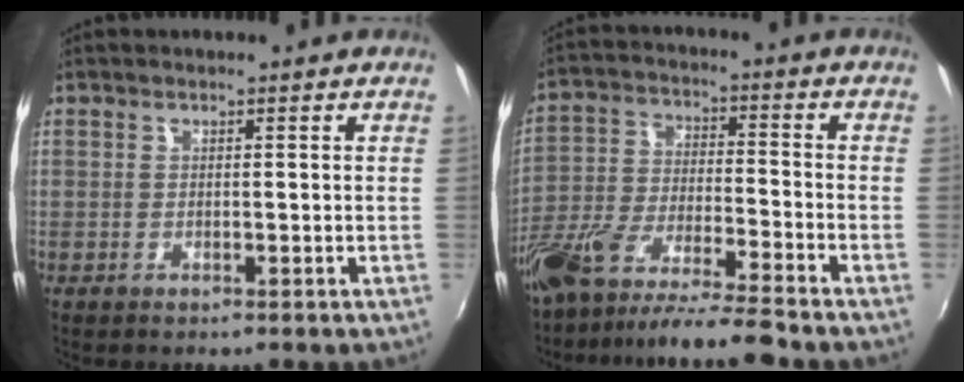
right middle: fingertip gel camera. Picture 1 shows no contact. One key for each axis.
{"total": 13.7, "fx": -11.7, "fy": 0.4, "fz": 7.2, "tx": -0.150, "ty": -0.021, "tz": -0.216}